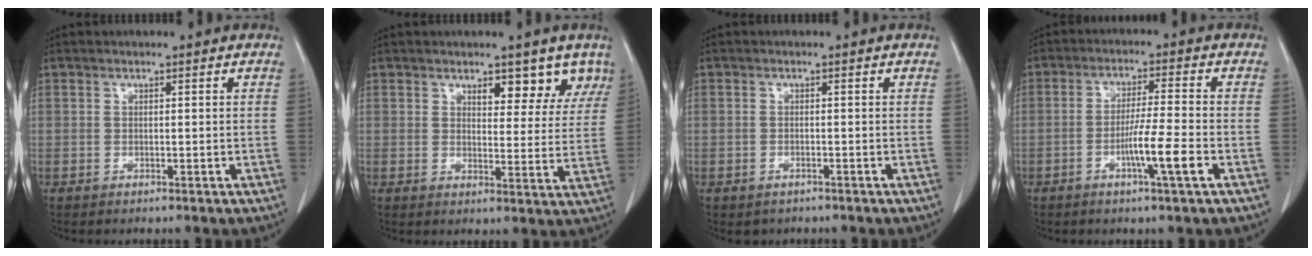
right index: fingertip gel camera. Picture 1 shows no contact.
{"total": 6.3, "force": [4.8, 2.7, 3.1], "torque": [-0.016, -0.009, 0.056]}
{"total": 1.2, "force": [-0.7, 0.8, 0.5], "torque": [-0.013, 0.000, -0.005]}
{"total": 7.3, "force": [-2.8, -0.6, 6.7], "torque": [-0.117, -0.011, -0.052]}